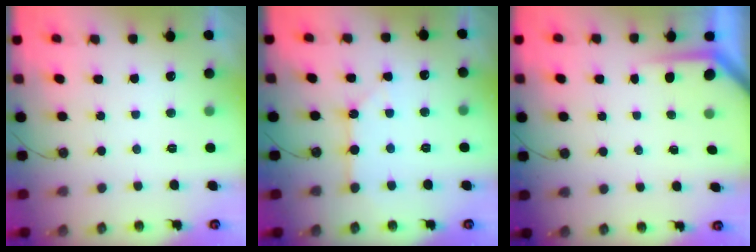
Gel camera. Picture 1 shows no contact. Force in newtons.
{"total": 2.4, "press": 2.4, "slide": 0.4}
{"total": 2.7, "press": 2.7, "slide": 0.4}